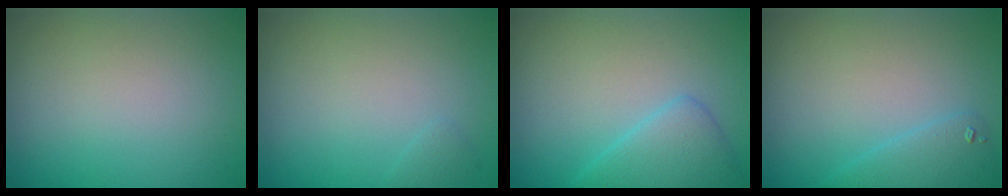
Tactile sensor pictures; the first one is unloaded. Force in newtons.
{"total": 0.5, "press": 0.5, "slide": 0.1}
{"total": 3.3, "press": 3.3, "slide": 0.0}
{"total": 2.1, "press": 2.1, "slide": 0.2}